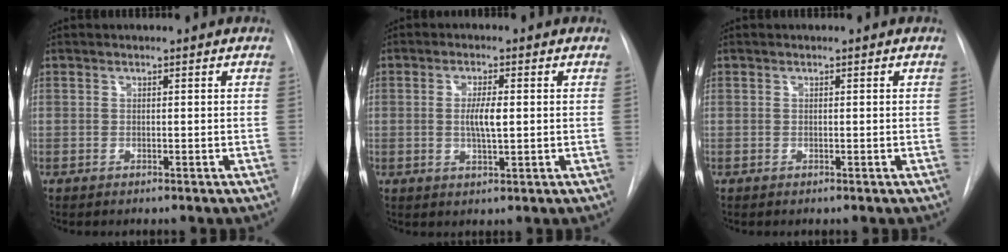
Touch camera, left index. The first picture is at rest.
{"total": 3.6, "force": [-0.3, 0.6, 3.6], "torque": [-0.066, -0.009, -0.005]}
{"total": 0.0}